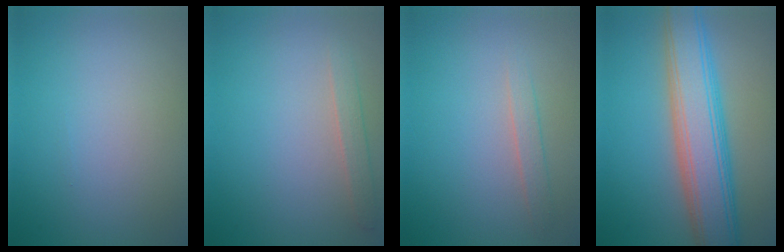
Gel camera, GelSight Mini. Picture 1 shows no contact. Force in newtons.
{"total": 1.4, "press": 1.4, "slide": 0.0}
{"total": 1.3, "press": 1.3, "slide": 0.1}
{"total": 8.0, "press": 8.0, "slide": 0.2}